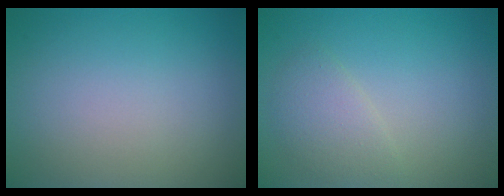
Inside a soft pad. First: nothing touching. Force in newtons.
{"total": 2.3, "press": 2.3, "slide": 0.1}